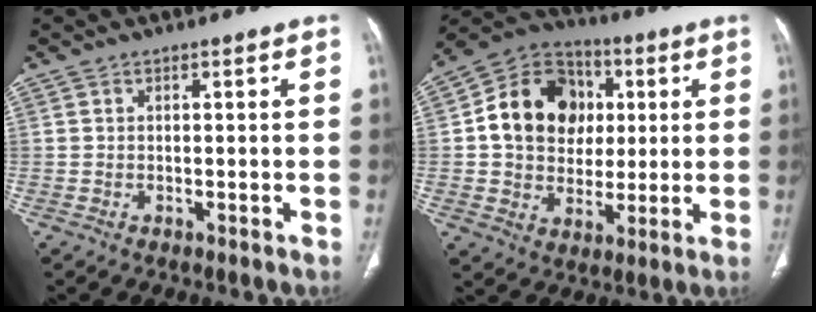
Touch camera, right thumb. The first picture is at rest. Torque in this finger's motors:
{"motor_torque": [1.50, 1.82, 0.65, -0.51, 0.08]}